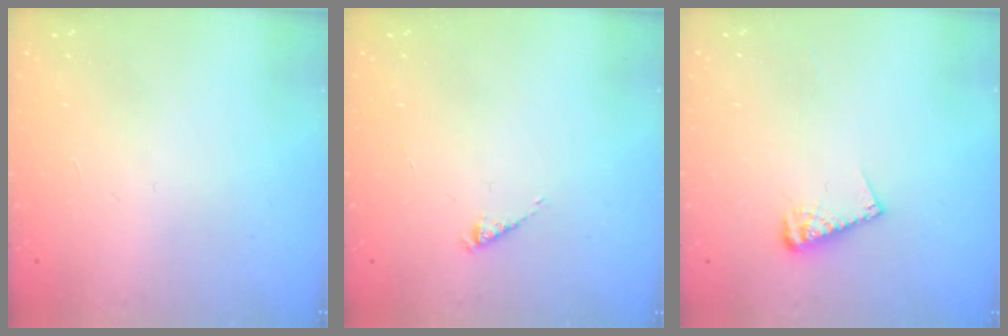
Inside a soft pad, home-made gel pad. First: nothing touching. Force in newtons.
{"total": 1.1, "press": 1.1, "slide": 0.3}
{"total": 6.9, "press": 6.9, "slide": 0.6}